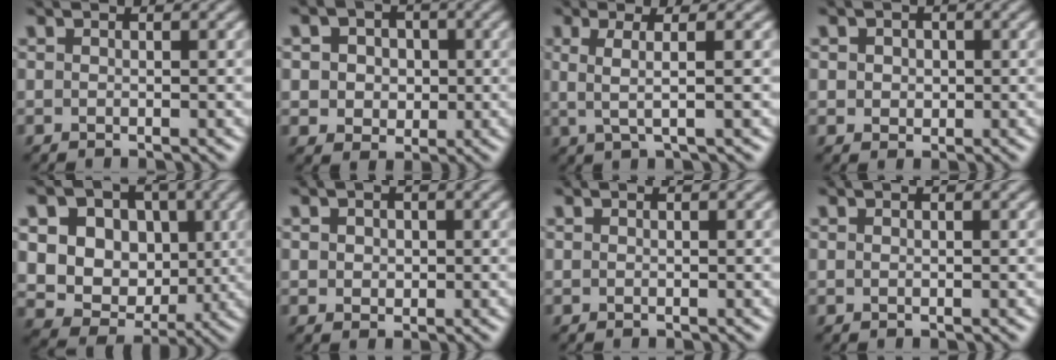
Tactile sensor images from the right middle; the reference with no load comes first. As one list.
[{"total": 4.3, "force": [0.6, 3.7, 2.1], "torque": [-0.035, 0.014, -0.004]}, {"total": 2.9, "force": [0.4, 0.5, 2.8], "torque": [-0.056, 0.000, 0.007]}, {"total": 1.9, "force": [0.4, 1.6, 1.0], "torque": [-0.016, 0.014, -0.001]}, {"total": 13.4, "force": [3.1, 11.3, 6.6], "torque": [-0.147, 0.032, 0.057]}, {"total": 1.4, "force": [0.2, 1.2, 0.7], "torque": [-0.013, 0.010, 0.001]}, {"total": 0.0}, {"total": 0.0}]